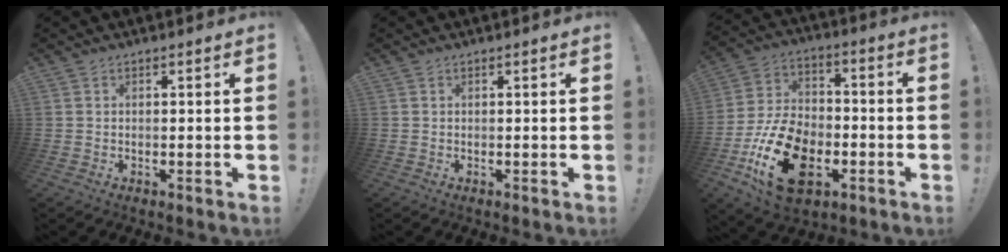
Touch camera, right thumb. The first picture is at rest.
{"total": 0.0}
{"total": 21.6, "force": [-8.2, 13.9, 14.3], "torque": [-0.260, 0.054, -0.129]}